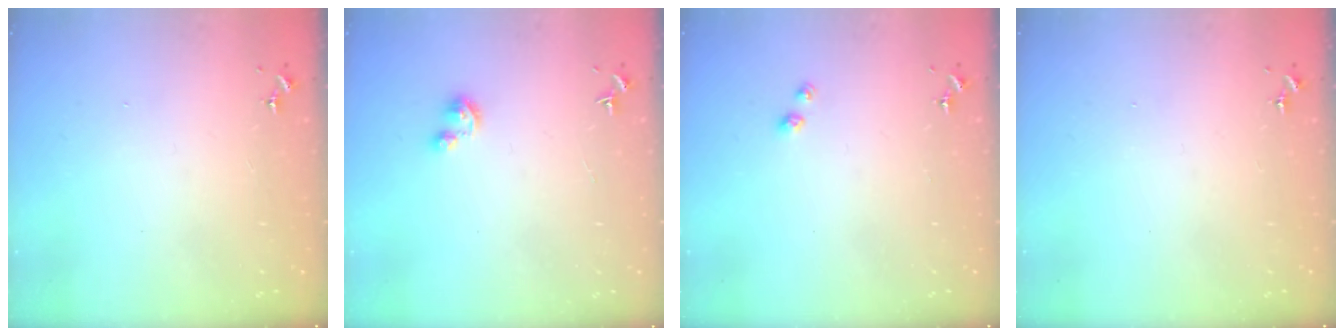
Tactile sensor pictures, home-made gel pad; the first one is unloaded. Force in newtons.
{"total": 3.0, "press": 2.9, "slide": 0.3}
{"total": 3.1, "press": 3.0, "slide": 0.3}
{"total": 0.0}